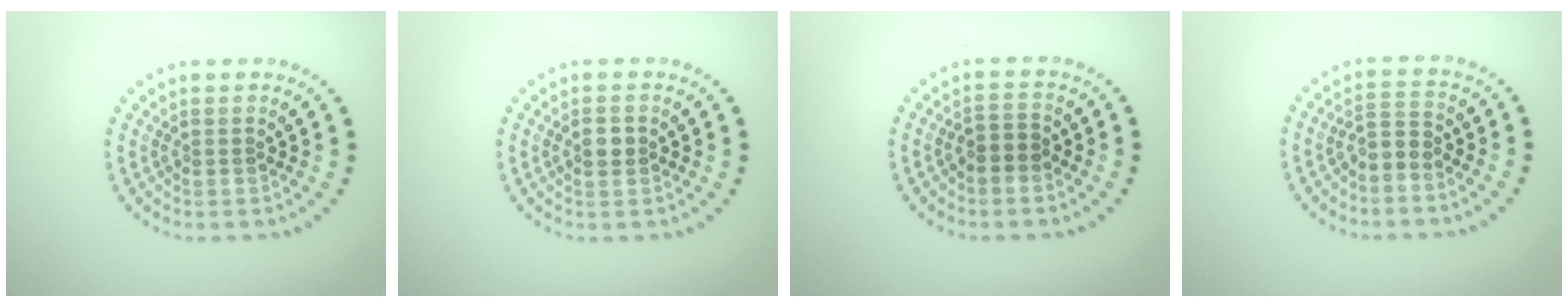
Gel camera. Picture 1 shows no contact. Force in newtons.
{"total": 1.5, "press": 1.5, "slide": 0.2}
{"total": 1.6, "press": 1.3, "slide": 1.0}
{"total": 2.1, "press": 1.6, "slide": 1.3}